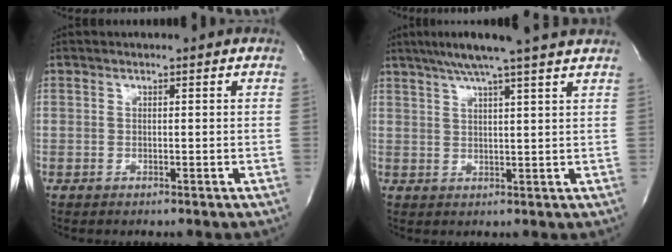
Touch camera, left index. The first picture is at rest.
{"total": 10.6, "force": [8.9, -1.2, 5.6], "torque": [-0.094, 0.019, 0.113]}